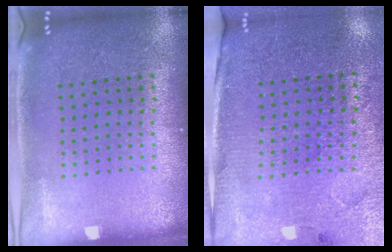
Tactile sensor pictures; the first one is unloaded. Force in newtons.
{"total": 3.0, "press": 2.8, "slide": 0.9}